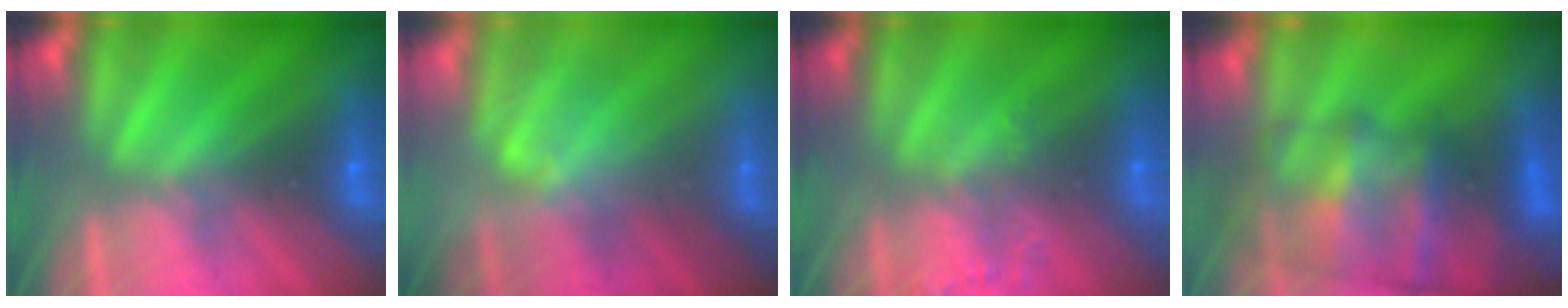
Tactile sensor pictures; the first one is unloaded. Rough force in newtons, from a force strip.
{"total": 1.3}
{"total": 1.9}
{"total": 7.8}